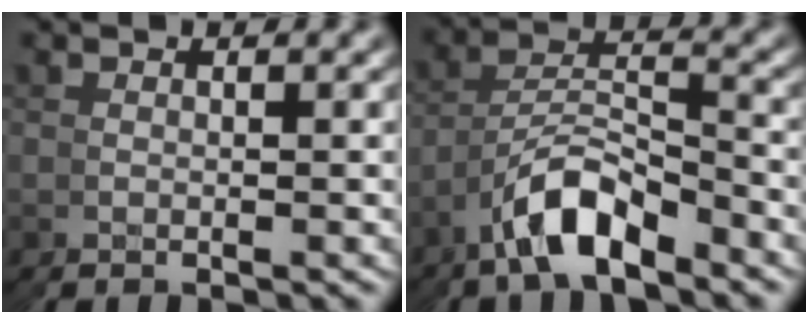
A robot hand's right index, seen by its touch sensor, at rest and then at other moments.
{"total": 4.1, "force": [-2.3, 2.5, 2.1], "torque": [-0.049, -0.006, -0.039]}